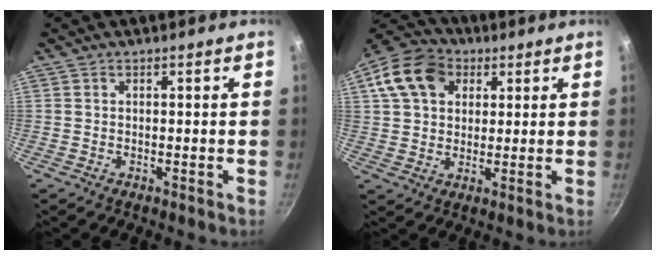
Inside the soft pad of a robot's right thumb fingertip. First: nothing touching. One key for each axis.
{"total": 12.9, "fx": 4.4, "fy": 9.7, "fz": 7.2, "tx": -0.116, "ty": 0.015, "tz": 0.062}